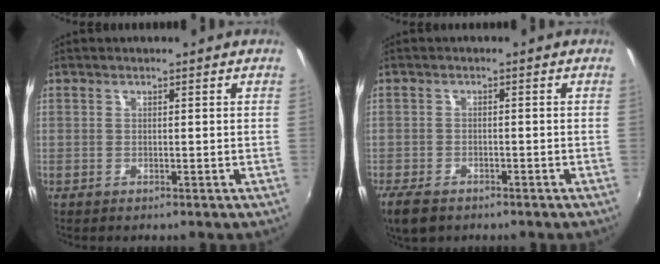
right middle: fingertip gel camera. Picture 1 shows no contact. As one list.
[{"total": 5.4, "force": [-3.9, 2.3, 2.8], "torque": [-0.075, -0.021, -0.075]}]